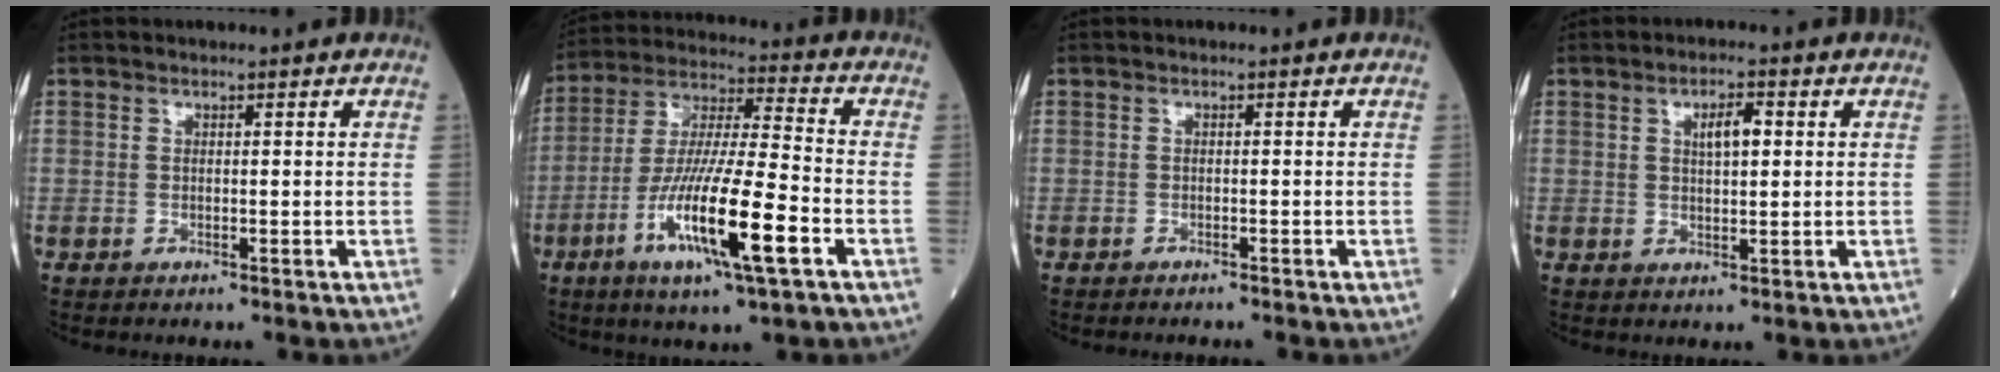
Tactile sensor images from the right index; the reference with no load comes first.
{"total": 16.2, "force": [-6.3, 1.1, 14.9], "torque": [-0.290, -0.020, -0.114]}
{"total": 1.4, "force": [-1.3, 0.1, 0.3], "torque": [-0.006, -0.001, -0.017]}
{"total": 3.6, "force": [1.1, 1.0, 3.3], "torque": [-0.055, 0.003, 0.017]}